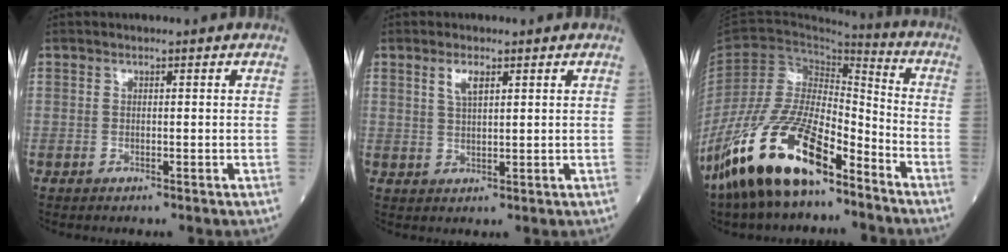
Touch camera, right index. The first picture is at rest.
{"total": 2.7, "force": [1.6, 0.8, 2.1], "torque": [-0.047, 0.004, 0.035]}
{"total": 18.1, "force": [-12.6, 5.7, 11.7], "torque": [-0.251, -0.007, -0.240]}